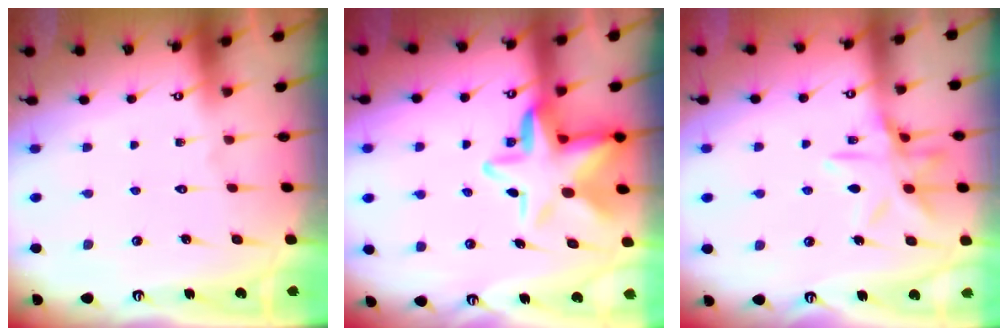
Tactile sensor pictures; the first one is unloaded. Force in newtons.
{"total": 12.4, "press": 12.2, "slide": 2.5}
{"total": 11.1, "press": 11.0, "slide": 0.8}